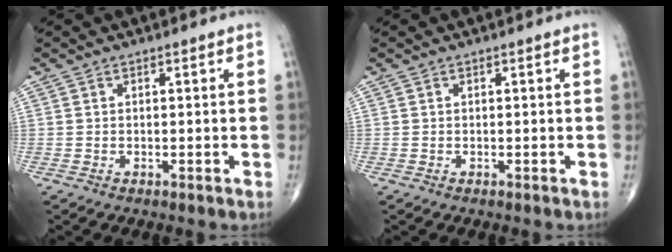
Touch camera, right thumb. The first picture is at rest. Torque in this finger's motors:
{"motor_torque": [0.66, 0.66, -0.06, 0.06, 0.00]}